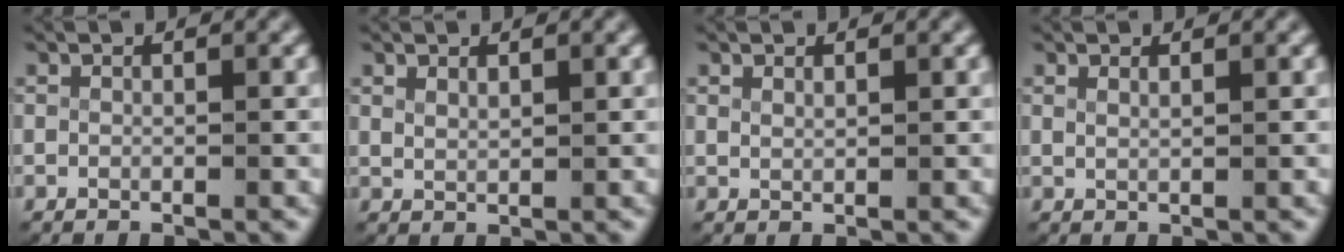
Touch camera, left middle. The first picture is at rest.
{"total": 1.0, "force": [0.9, -0.1, 0.3], "torque": [-0.010, -0.008, 0.028]}
{"total": 0.7, "force": [0.6, -0.2, 0.2], "torque": [-0.005, -0.005, 0.020]}
{"total": 0.8, "force": [0.6, -0.3, 0.4], "torque": [-0.010, -0.007, 0.018]}